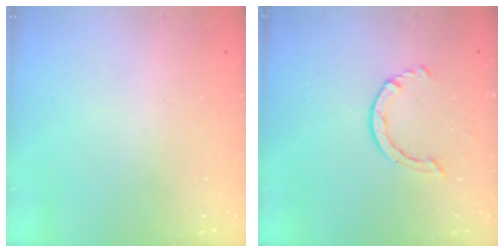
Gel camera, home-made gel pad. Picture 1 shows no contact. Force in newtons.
{"total": 2.9, "press": 2.9, "slide": 0.4}